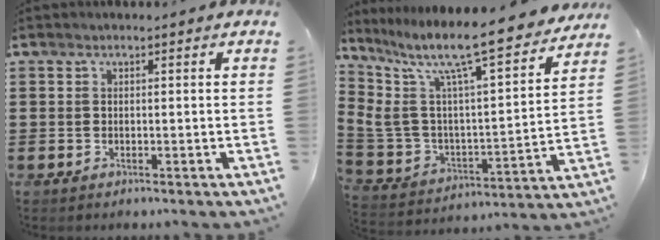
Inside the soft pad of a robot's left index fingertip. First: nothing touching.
{"total": 12.2, "force": [9.0, 2.7, 7.7], "torque": [-0.171, -0.064, 0.146]}